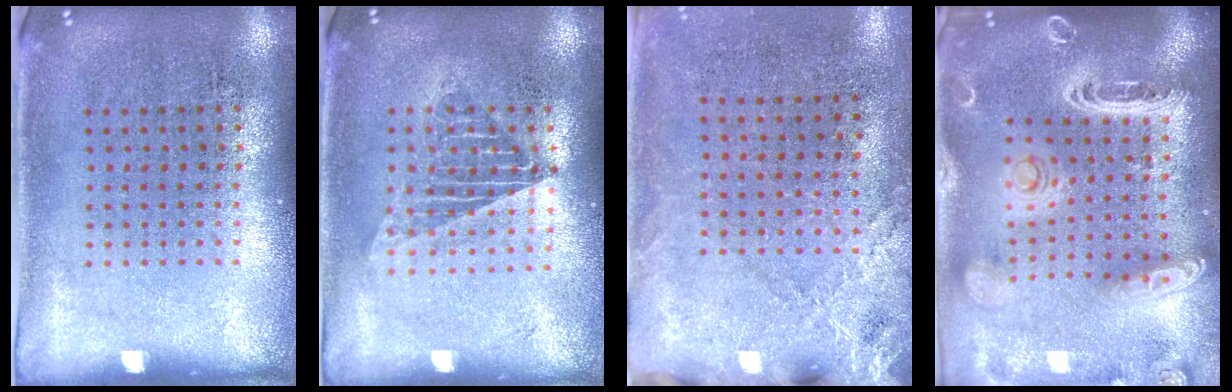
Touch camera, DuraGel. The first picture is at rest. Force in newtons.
{"total": 1.3, "press": 1.2, "slide": 0.6}
{"total": 2.5, "press": 2.2, "slide": 1.2}
{"total": 3.1, "press": 2.6, "slide": 1.7}